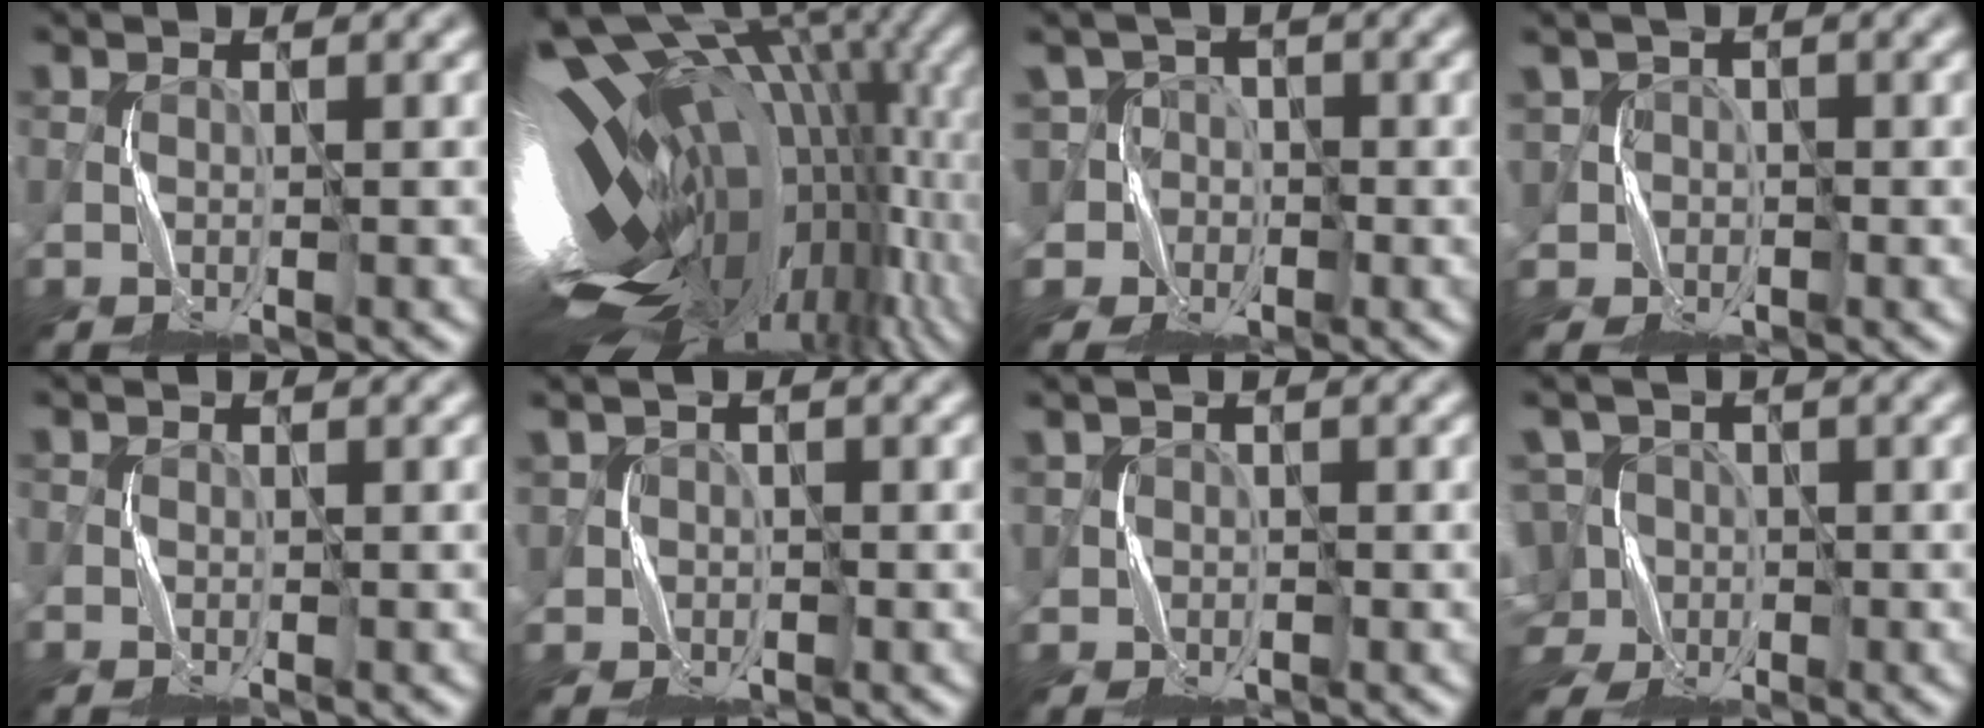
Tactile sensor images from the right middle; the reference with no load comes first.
{"total": 20.0, "force": [0.2, 10.3, 17.2], "torque": [-0.307, -0.022, 0.019]}
{"total": 6.3, "force": [1.2, 6.0, 1.7], "torque": [-0.036, 0.036, -0.019]}
{"total": 3.4, "force": [1.1, 3.2, 0.4], "torque": [-0.011, 0.005, 0.014]}
{"total": 0.6, "force": [-0.3, 0.4, 0.3], "torque": [-0.002, -0.001, -0.007]}
{"total": 2.1, "force": [0.7, 1.9, 0.0], "torque": [-0.013, -0.001, 0.016]}
{"total": 1.7, "force": [0.6, 1.6, 0.0], "torque": [-0.004, 0.001, 0.009]}
{"total": 7.7, "force": [0.0, 6.9, 3.6], "torque": [-0.088, 0.036, -0.044]}